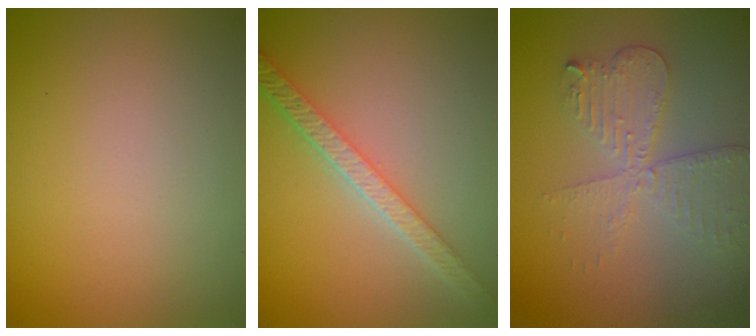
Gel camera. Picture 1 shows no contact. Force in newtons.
{"total": 4.1, "press": 3.3, "slide": 2.4}
{"total": 4.0, "press": 3.4, "slide": 2.1}